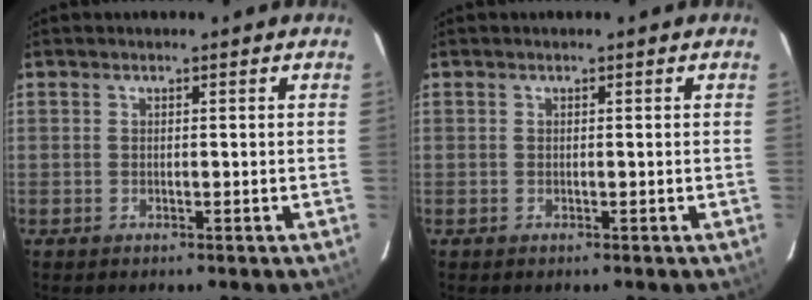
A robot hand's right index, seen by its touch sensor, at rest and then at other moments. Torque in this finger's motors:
{"motor_torque": [0.01, 0.06, -0.01, 0.00]}